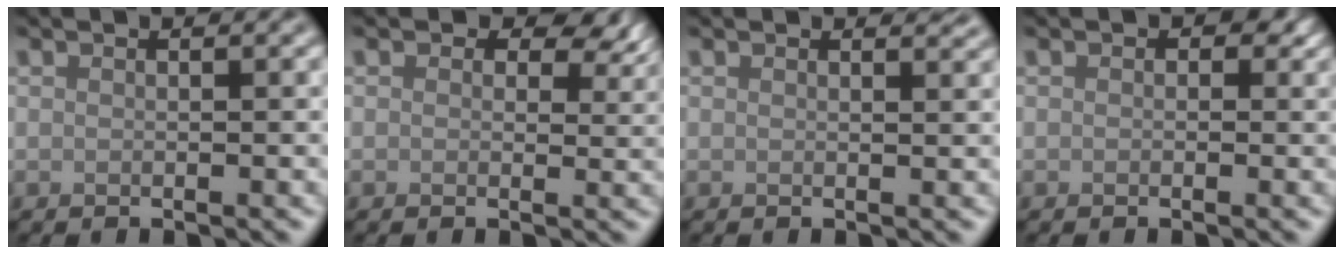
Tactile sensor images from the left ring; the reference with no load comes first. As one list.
[{"total": 4.8, "force": [2.1, 3.1, 3.0], "torque": [-0.036, -0.005, 0.022]}, {"total": 1.0, "force": [1.0, 0.1, 0.2], "torque": [-0.002, -0.004, 0.012]}, {"total": 1.2, "force": [0.2, 1.0, 0.6], "torque": [-0.001, -0.002, -0.003]}]